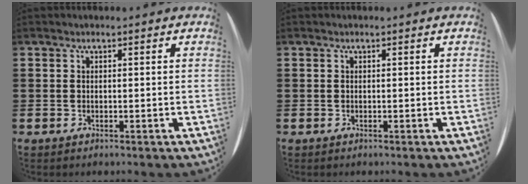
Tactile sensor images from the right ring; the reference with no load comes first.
{"total": 0.0}